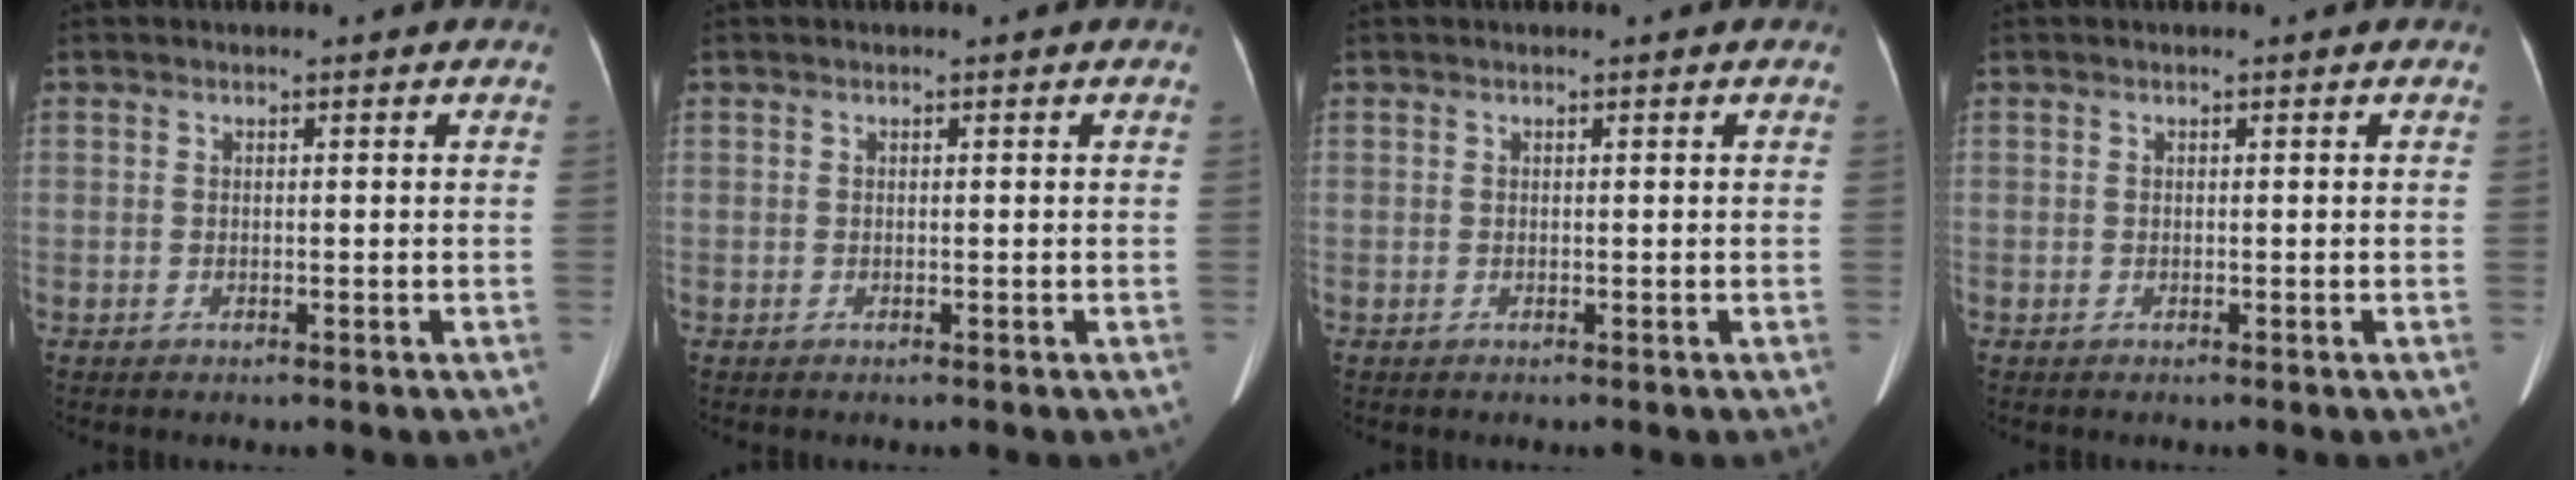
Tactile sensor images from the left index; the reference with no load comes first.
{"total": 0.0}
{"total": 0.0}
{"total": 0.0}